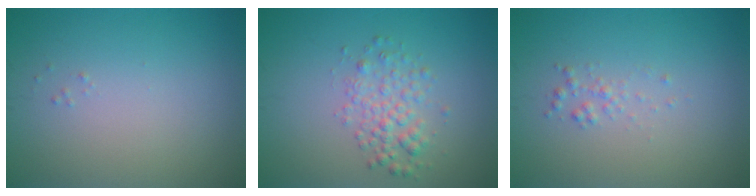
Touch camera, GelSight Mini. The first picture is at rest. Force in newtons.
{"total": 2.6, "press": 2.6, "slide": 0.1}
{"total": 0.9, "press": 0.9, "slide": 0.0}